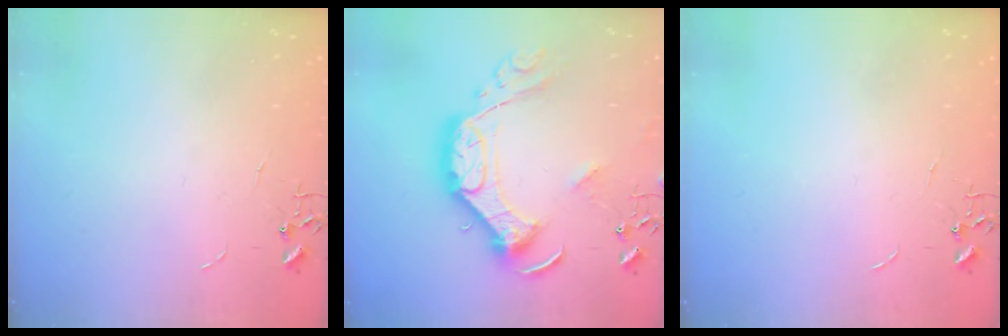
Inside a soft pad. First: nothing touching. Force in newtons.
{"total": 18.6, "press": 18.6, "slide": 1.1}
{"total": 0.0}